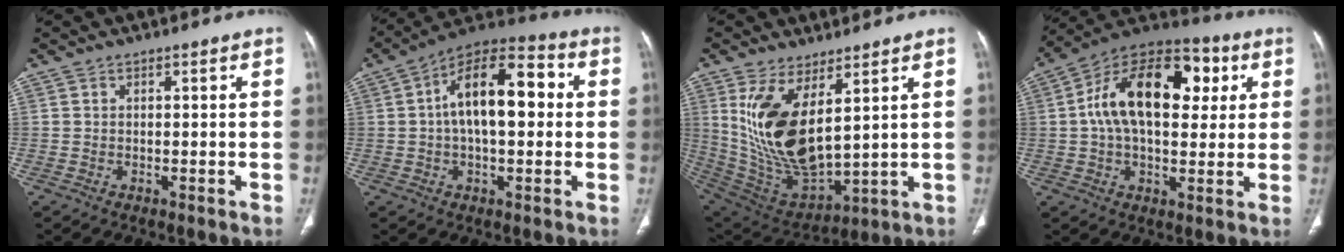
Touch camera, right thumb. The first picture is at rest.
{"total": 16.2, "force": [1.8, 8.1, 13.9], "torque": [-0.211, 0.037, 0.019]}
{"total": 17.1, "force": [5.5, 7.7, 14.3], "torque": [-0.270, -0.034, 0.135]}
{"total": 21.6, "force": [4.5, 12.6, 17.0], "torque": [-0.257, 0.023, 0.060]}